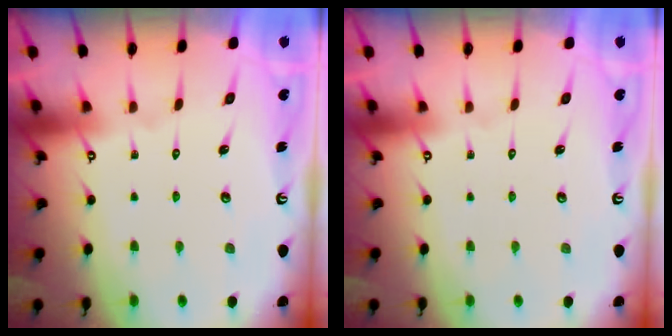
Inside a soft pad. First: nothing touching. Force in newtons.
{"total": 0.0}